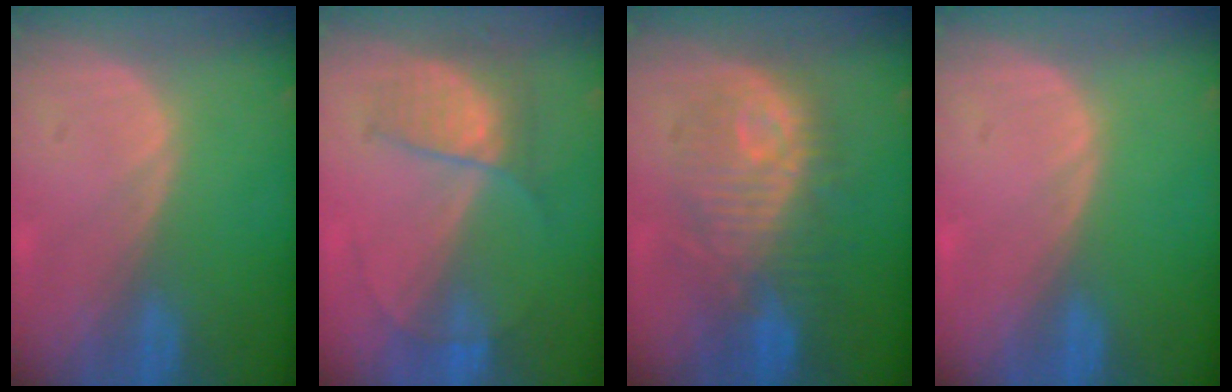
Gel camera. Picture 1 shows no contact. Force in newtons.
{"total": 5.8, "press": 5.5, "slide": 2.1}
{"total": 10.0, "press": 10.0, "slide": 0.8}
{"total": 0.0}